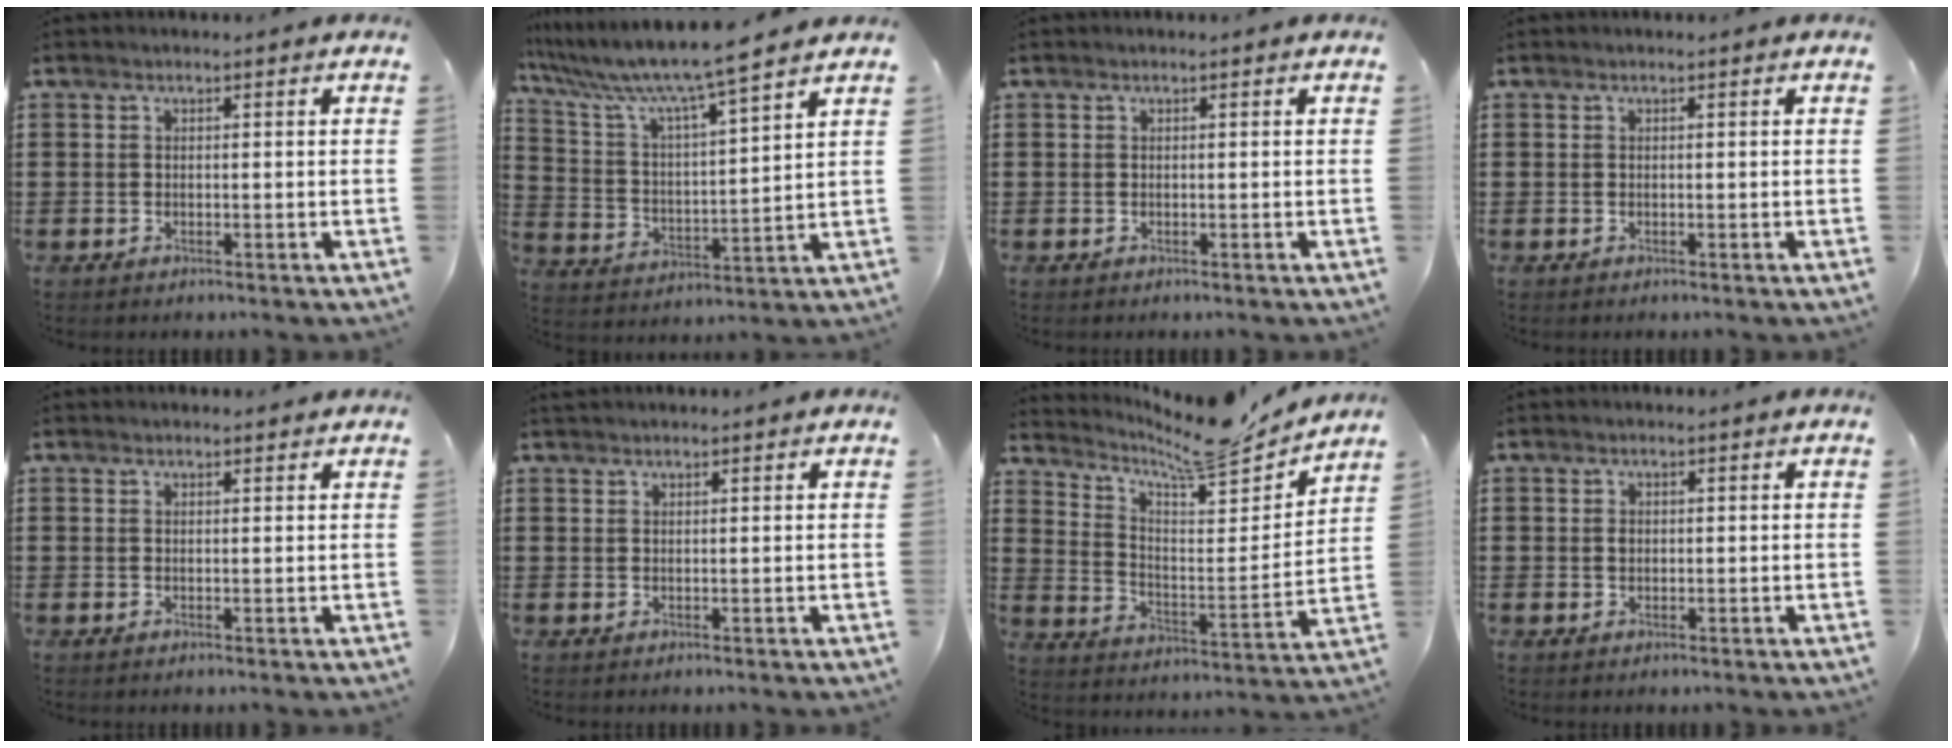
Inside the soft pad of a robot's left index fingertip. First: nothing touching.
{"total": 8.4, "force": [7.4, -0.1, 4.0], "torque": [-0.110, -0.048, 0.120]}
{"total": 0.0}
{"total": 0.0}
{"total": 1.0, "force": [1.0, 0.2, 0.2], "torque": [-0.005, 0.002, 0.018]}
{"total": 1.1, "force": [1.0, 0.2, 0.2], "torque": [-0.006, 0.002, 0.020]}
{"total": 10.2, "force": [9.1, 1.5, 4.4], "torque": [-0.094, -0.065, 0.155]}
{"total": 0.9, "force": [0.3, 0.7, 0.5], "torque": [-0.012, 0.004, 0.005]}